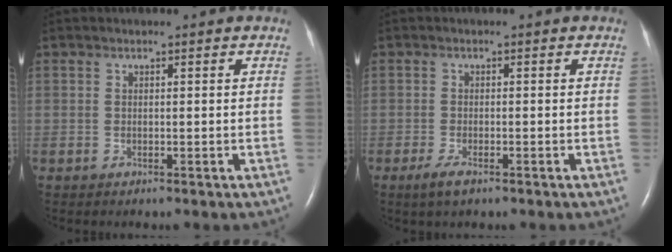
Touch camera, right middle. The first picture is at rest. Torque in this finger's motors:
{"motor_torque": [0.47, -0.34, 0.01, 0.05]}